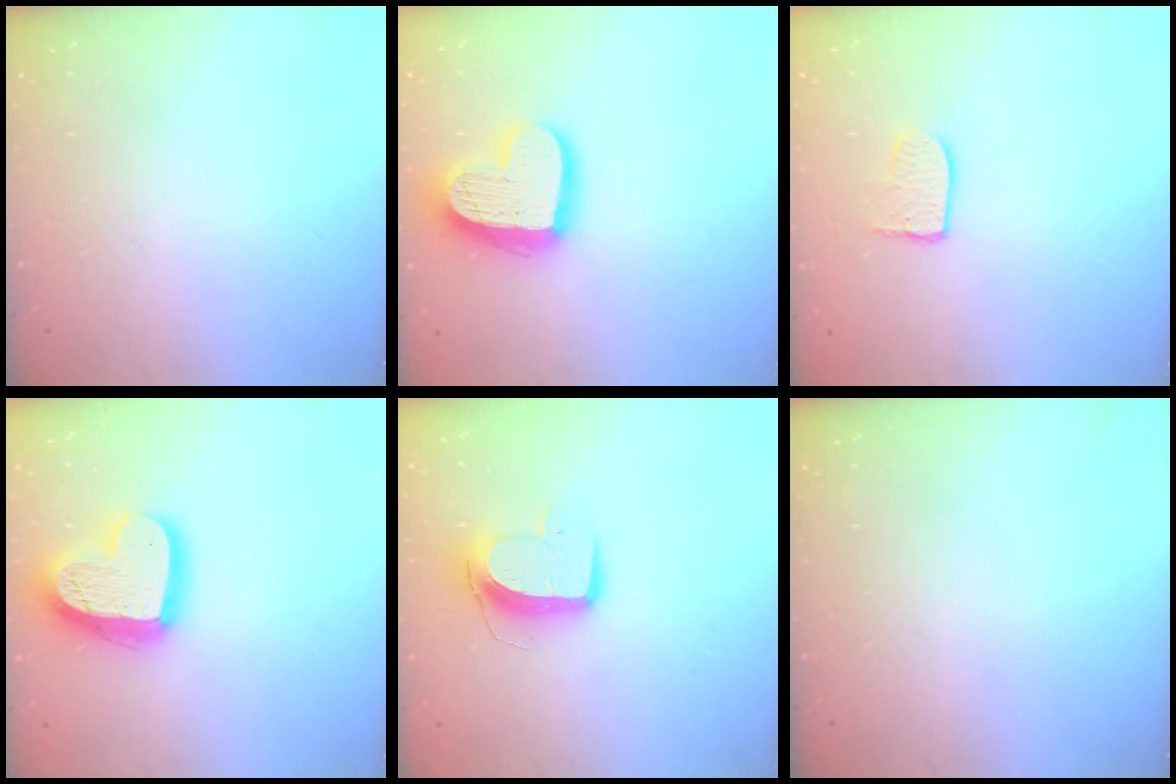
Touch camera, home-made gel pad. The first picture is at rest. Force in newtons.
{"total": 17.8, "press": 17.7, "slide": 1.7}
{"total": 6.9, "press": 6.9, "slide": 0.6}
{"total": 18.8, "press": 18.7, "slide": 1.9}
{"total": 10.3, "press": 10.3, "slide": 0.8}
{"total": 0.0}